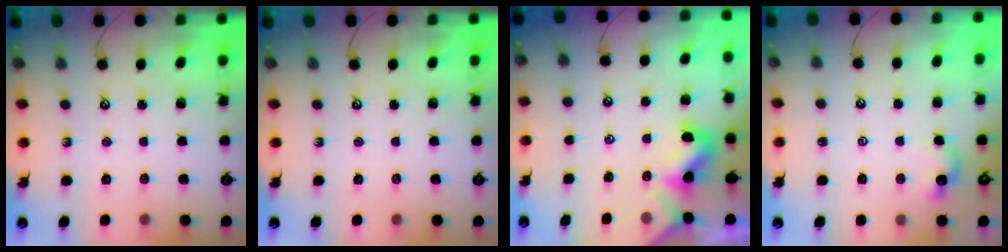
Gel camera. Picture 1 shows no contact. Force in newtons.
{"total": 0.0}
{"total": 1.7, "press": 1.7, "slide": 0.1}
{"total": 1.5, "press": 1.4, "slide": 0.5}